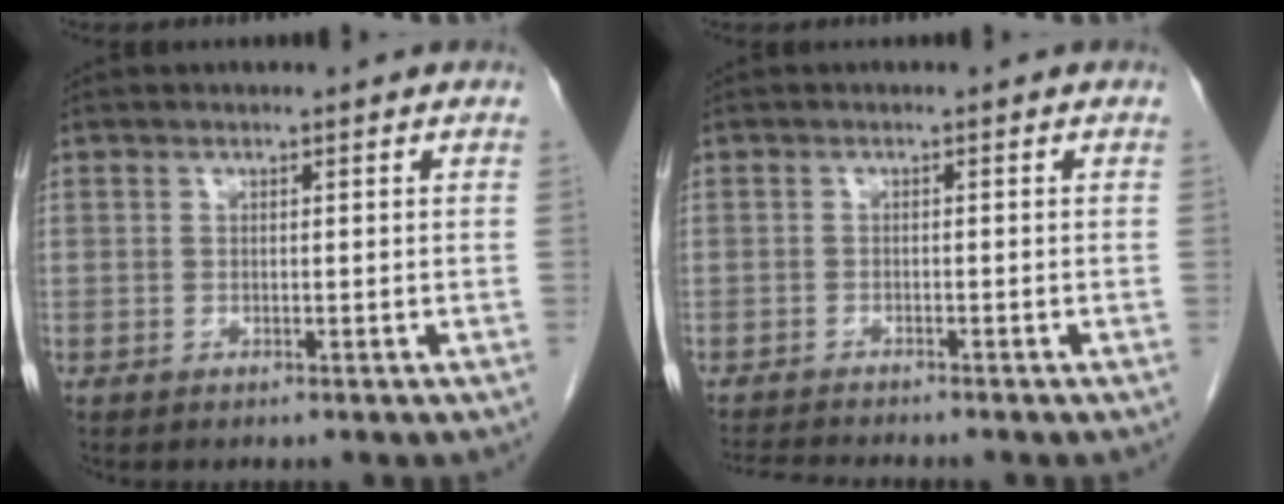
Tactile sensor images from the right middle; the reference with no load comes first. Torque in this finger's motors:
{"motor_torque": [0.16, -0.15, 0.02, 0.01]}